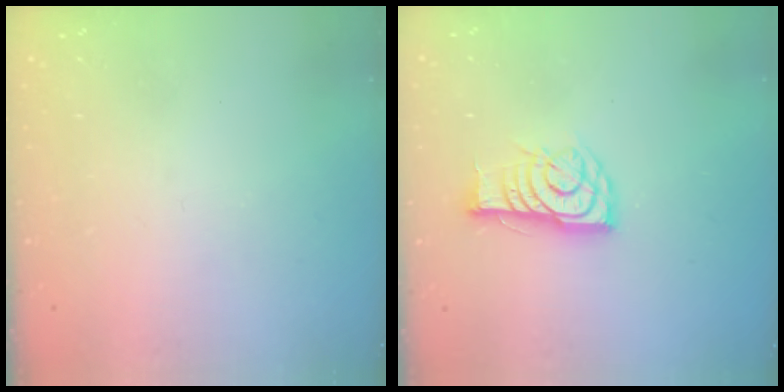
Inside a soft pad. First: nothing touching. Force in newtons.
{"total": 11.5, "press": 11.4, "slide": 0.5}